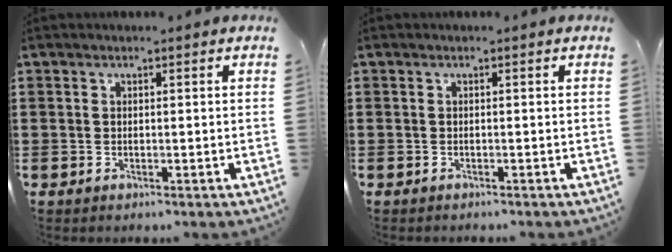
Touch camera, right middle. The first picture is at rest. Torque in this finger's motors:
{"motor_torque": [0.34, -0.49, 0.00, 0.02]}